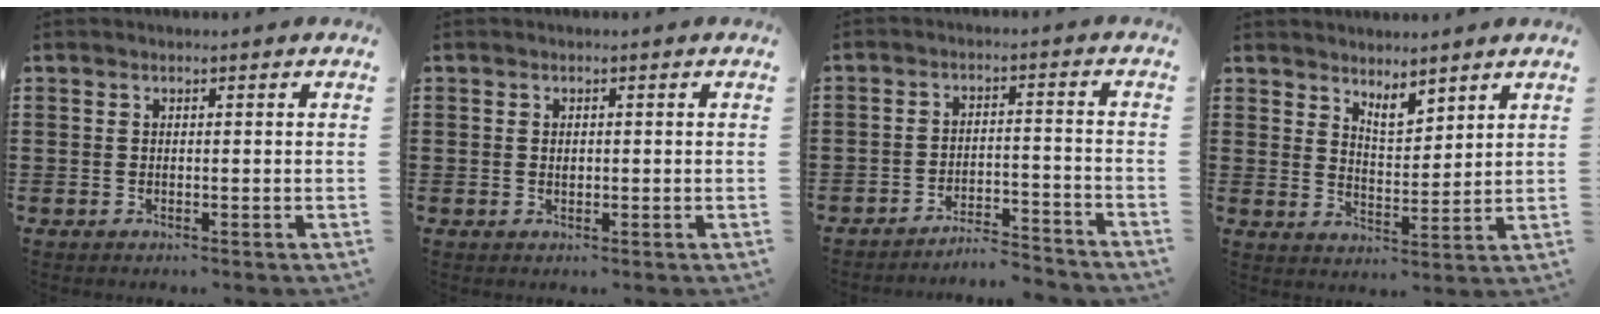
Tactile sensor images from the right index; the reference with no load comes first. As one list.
[{"total": 0.7, "force": [0.1, 0.5, 0.5], "torque": [-0.011, 0.004, 0.001]}, {"total": 4.5, "force": [-4.4, 0.0, 0.6], "torque": [-0.016, -0.001, -0.093]}, {"total": 4.2, "force": [3.7, 1.2, 1.4], "torque": [-0.032, -0.012, 0.068]}]